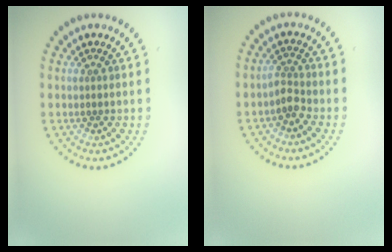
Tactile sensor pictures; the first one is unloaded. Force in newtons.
{"total": 1.8, "press": 1.4, "slide": 1.2}